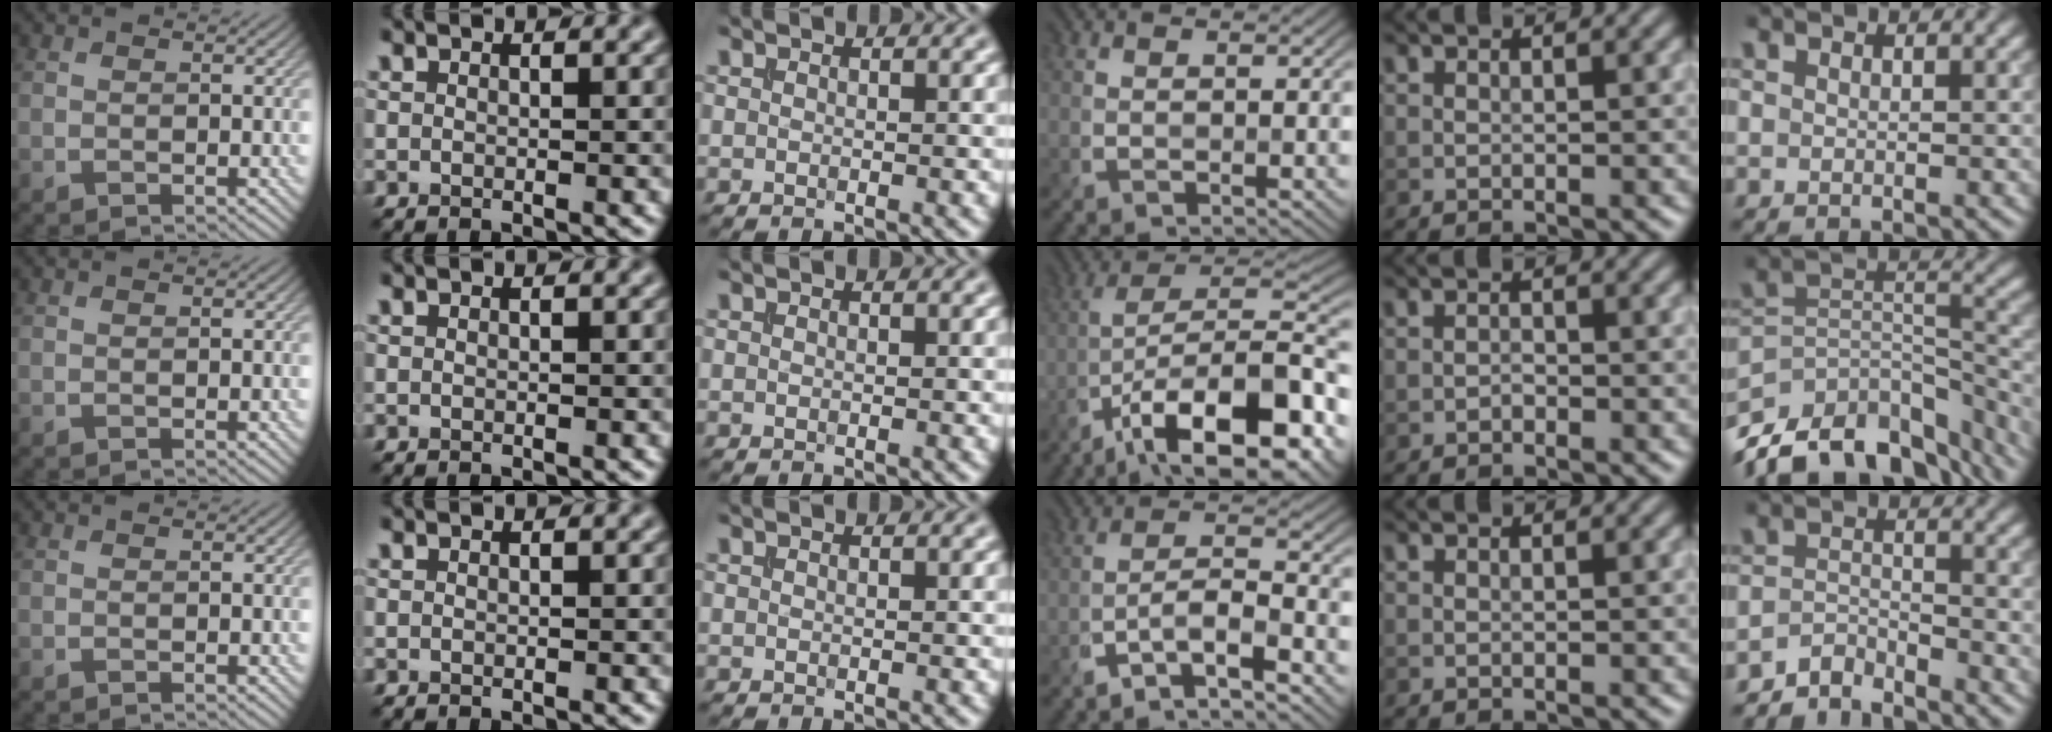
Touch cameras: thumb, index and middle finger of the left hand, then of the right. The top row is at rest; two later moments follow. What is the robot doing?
{"motion": "insert", "object": "file holder"}